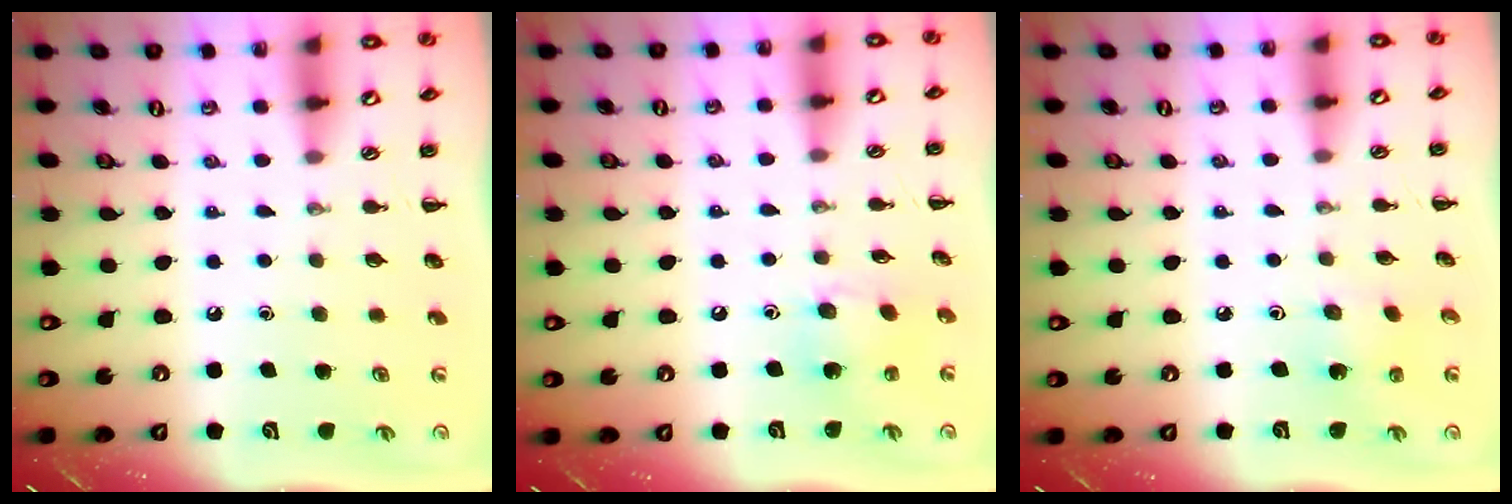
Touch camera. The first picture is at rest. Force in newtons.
{"total": 6.3, "press": 6.3, "slide": 0.7}
{"total": 1.8, "press": 1.7, "slide": 0.7}